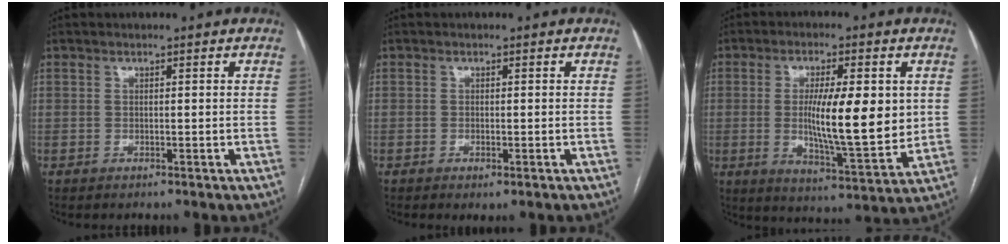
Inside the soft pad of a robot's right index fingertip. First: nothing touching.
{"total": 1.4, "force": [-0.7, 0.3, 1.1], "torque": [-0.019, -0.004, -0.007]}
{"total": 13.0, "force": [1.0, 2.4, 12.7], "torque": [-0.212, -0.016, 0.018]}